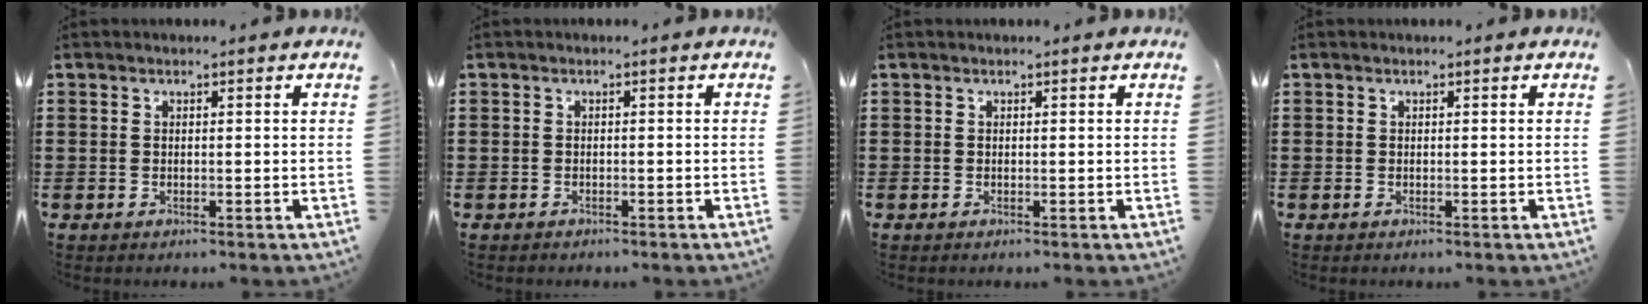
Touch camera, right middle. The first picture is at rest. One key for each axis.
{"total": 0.8, "fx": -0.7, "fy": 0.4, "fz": -0.1, "tx": 0.001, "ty": 0.001, "tz": -0.015}
{"total": 0.0}
{"total": 0.0}